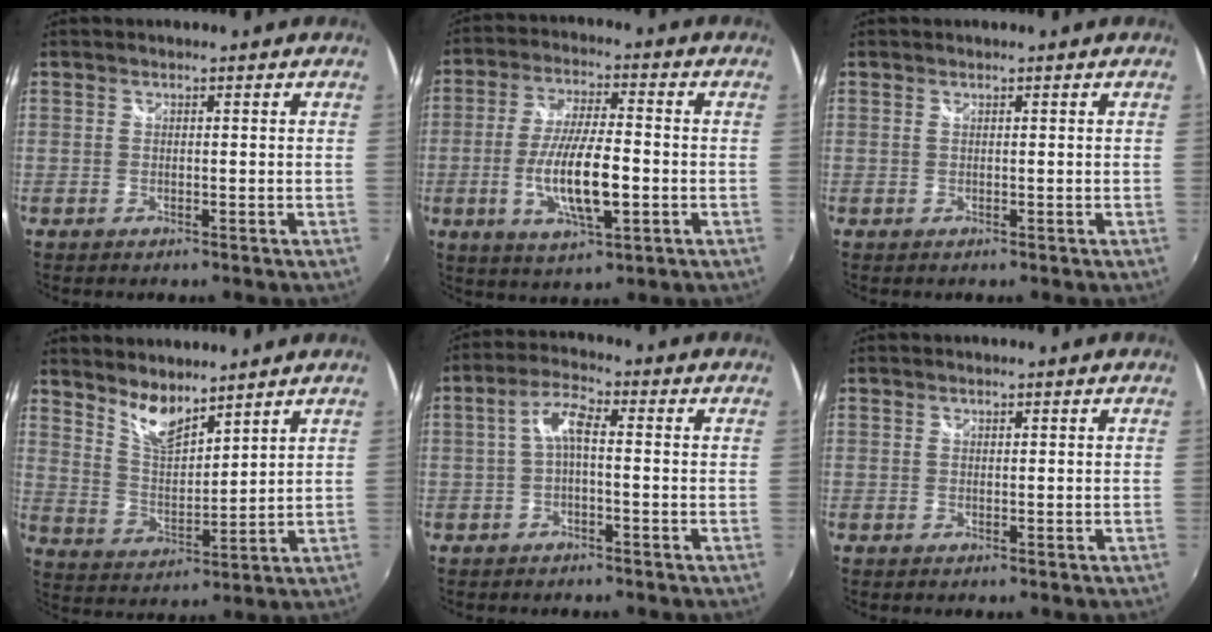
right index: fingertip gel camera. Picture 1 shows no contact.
{"total": 12.4, "force": [-2.9, 3.2, 11.6], "torque": [-0.226, -0.010, -0.050]}
{"total": 0.0}
{"total": 7.6, "force": [6.3, 2.0, 3.7], "torque": [-0.066, -0.006, 0.124]}
{"total": 4.5, "force": [-0.7, 1.2, 4.2], "torque": [-0.089, 0.013, -0.014]}
{"total": 0.0}